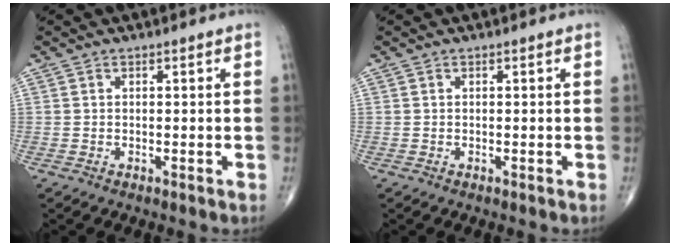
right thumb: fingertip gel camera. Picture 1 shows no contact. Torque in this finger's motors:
{"motor_torque": [-0.01, 0.01, -0.02, 0.02, 0.03]}